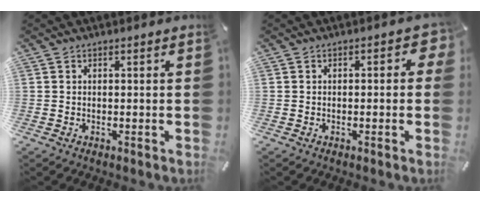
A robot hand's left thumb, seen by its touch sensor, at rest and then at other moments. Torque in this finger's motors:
{"motor_torque": [0.10, 0.10, -0.01, -0.01, 0.01]}